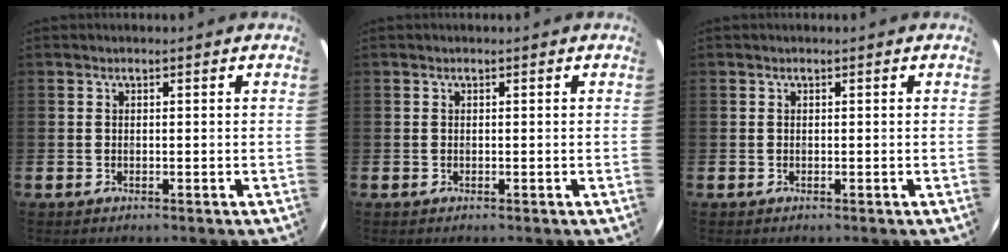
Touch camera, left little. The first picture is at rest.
{"total": 0.0}
{"total": 0.0}